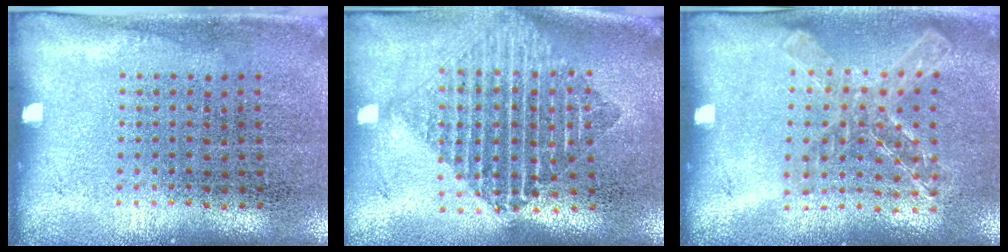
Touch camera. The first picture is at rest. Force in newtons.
{"total": 1.9, "press": 1.6, "slide": 1.1}
{"total": 1.4, "press": 1.3, "slide": 0.4}